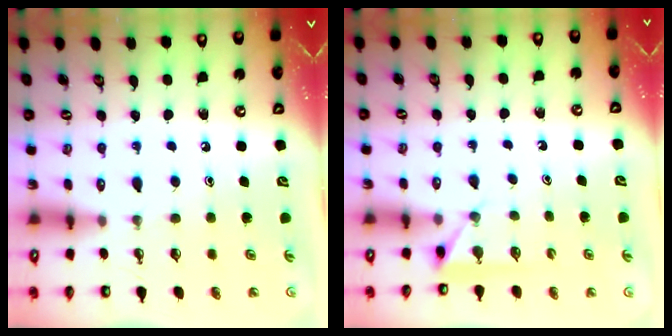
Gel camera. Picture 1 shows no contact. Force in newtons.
{"total": 3.0, "press": 2.9, "slide": 0.4}